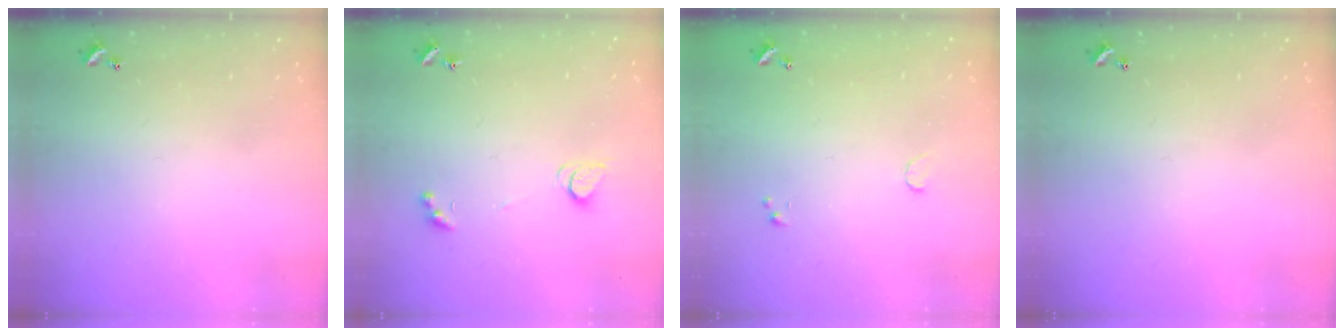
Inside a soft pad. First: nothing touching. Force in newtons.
{"total": 2.2, "press": 2.1, "slide": 0.4}
{"total": 0.9, "press": 0.8, "slide": 0.2}
{"total": 0.0}